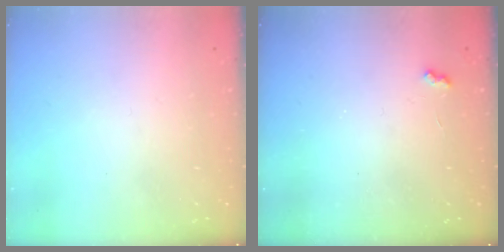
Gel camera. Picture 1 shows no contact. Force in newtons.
{"total": 3.3, "press": 3.3, "slide": 0.5}